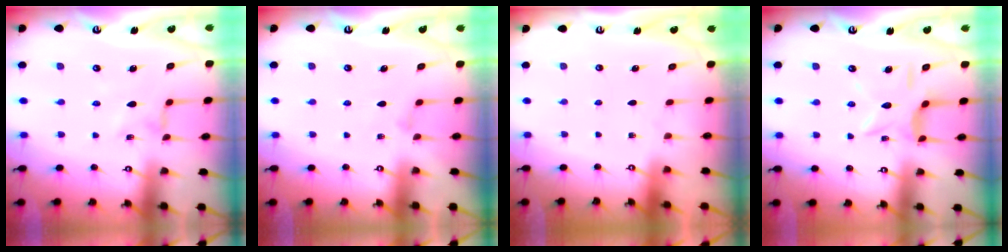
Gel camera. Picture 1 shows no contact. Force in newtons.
{"total": 2.1, "press": 2.1, "slide": 0.4}
{"total": 0.0}
{"total": 9.6, "press": 9.6, "slide": 0.8}